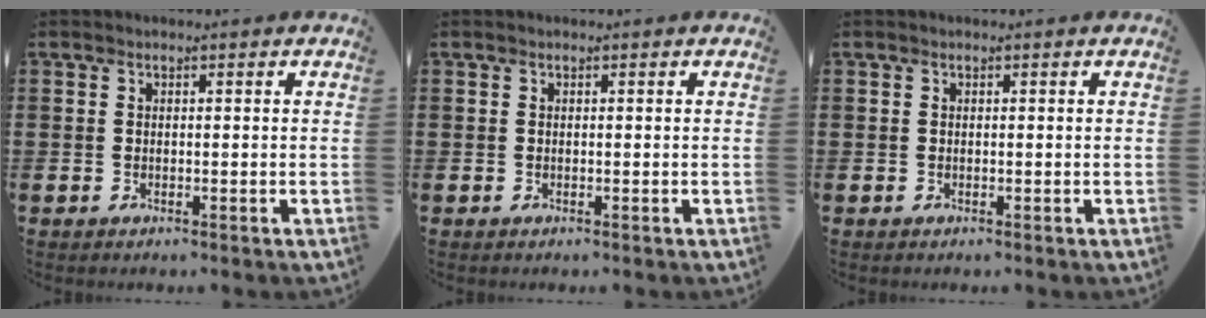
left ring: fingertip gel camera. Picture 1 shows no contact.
{"total": 0.0}
{"total": 0.0}